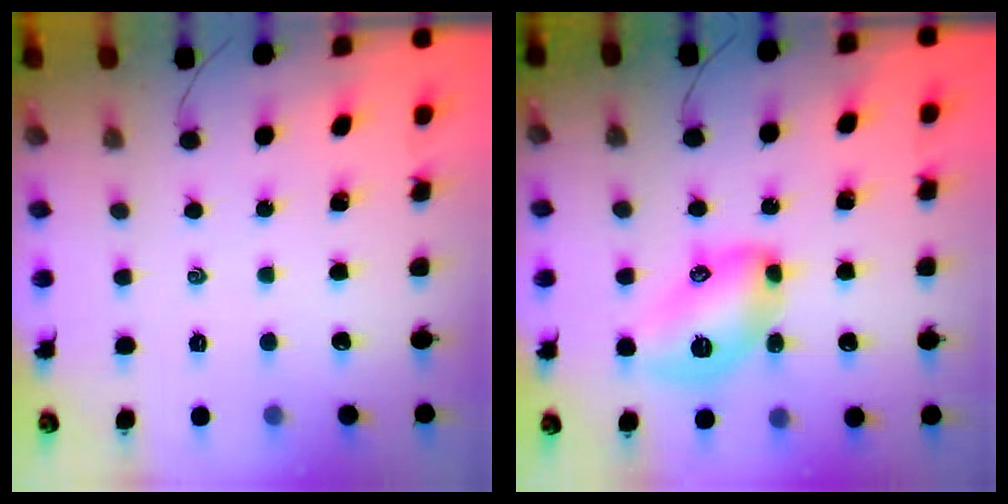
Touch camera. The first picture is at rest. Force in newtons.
{"total": 12.1, "press": 12.1, "slide": 0.8}